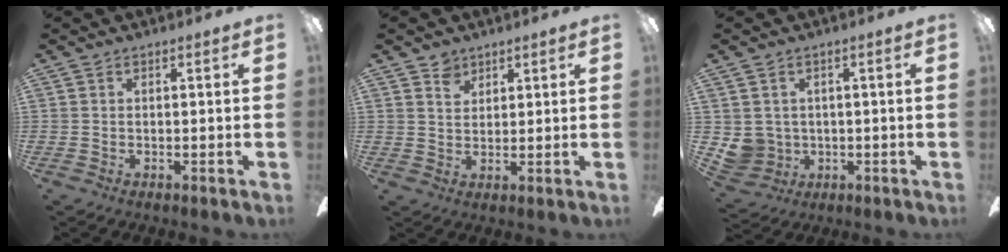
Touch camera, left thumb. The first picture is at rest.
{"total": 4.1, "force": [3.0, 2.7, 0.7], "torque": [-0.009, -0.008, 0.055]}
{"total": 5.2, "force": [1.1, 5.1, 0.8], "torque": [-0.036, -0.006, 0.026]}